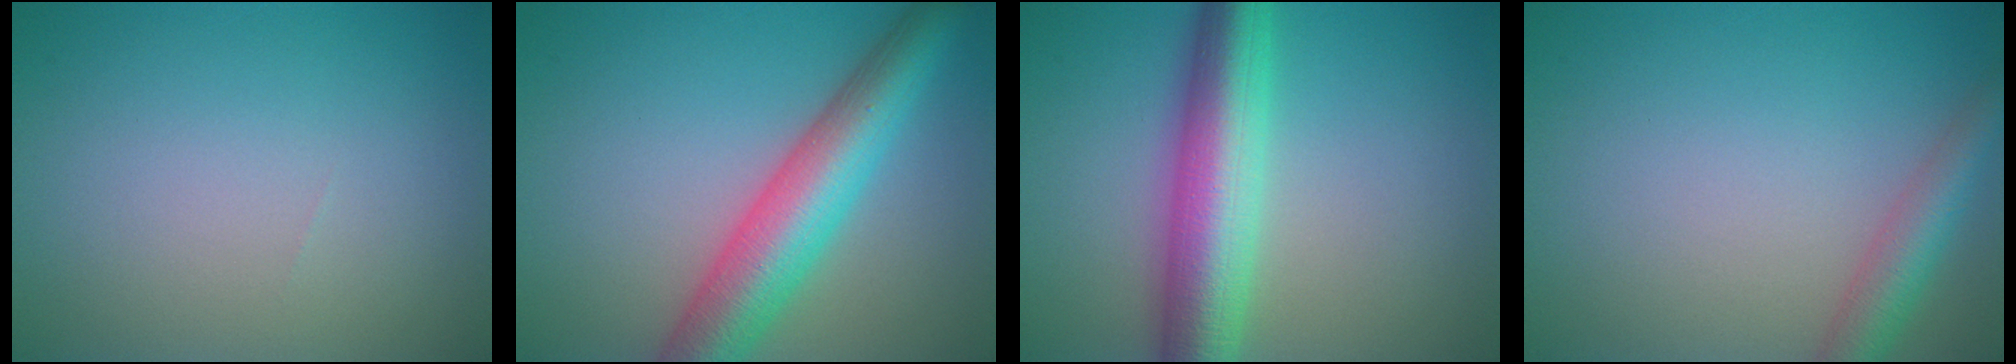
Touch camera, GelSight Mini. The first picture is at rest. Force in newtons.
{"total": 7.7, "press": 7.7, "slide": 0.4}
{"total": 8.2, "press": 8.2, "slide": 0.0}
{"total": 3.5, "press": 3.5, "slide": 0.1}